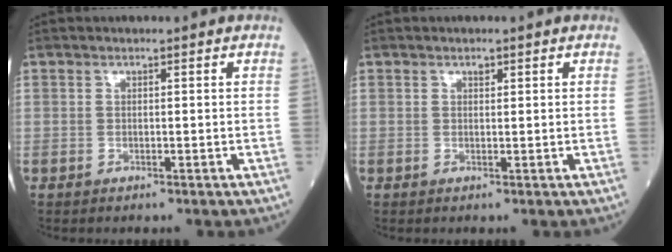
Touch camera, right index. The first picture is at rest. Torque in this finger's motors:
{"motor_torque": [0.07, 0.05, 0.08, 0.02]}